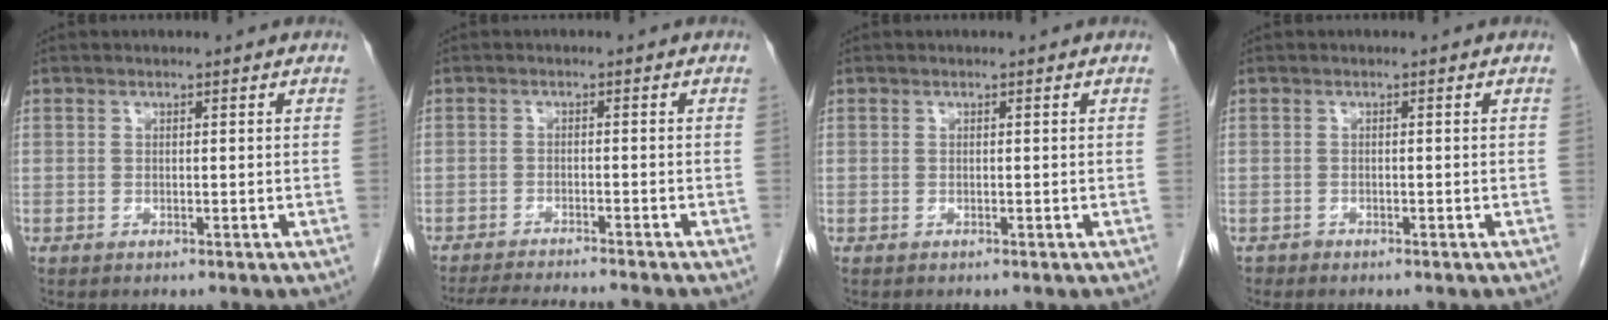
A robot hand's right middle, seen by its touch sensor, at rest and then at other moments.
{"total": 8.7, "force": [-8.1, -0.8, 3.2], "torque": [-0.042, -0.014, -0.127]}
{"total": 0.0}
{"total": 0.6, "force": [-0.5, 0.3, -0.1], "torque": [-0.005, 0.001, -0.011]}